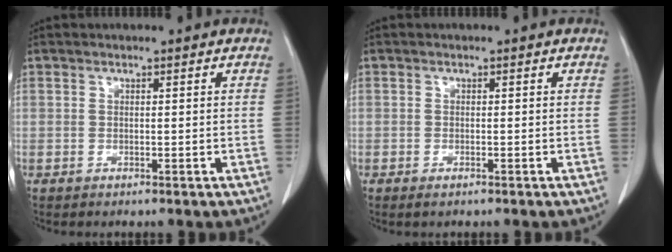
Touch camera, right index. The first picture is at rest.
{"total": 0.9, "force": [-0.6, 0.2, 0.6], "torque": [-0.012, -0.002, -0.007]}